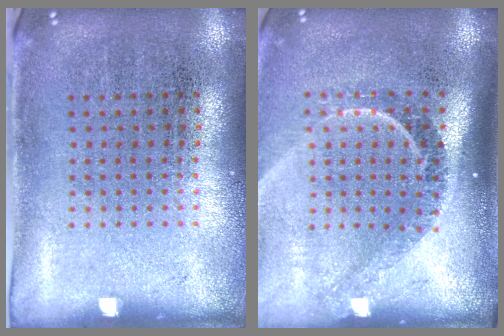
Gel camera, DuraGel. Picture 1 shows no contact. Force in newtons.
{"total": 2.3, "press": 1.6, "slide": 1.6}